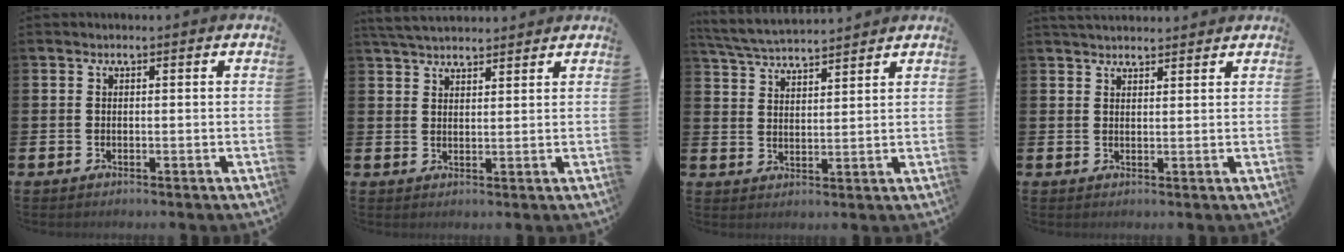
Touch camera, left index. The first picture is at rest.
{"total": 4.0, "force": [3.8, 0.8, 0.9], "torque": [-0.024, -0.013, 0.072]}
{"total": 4.9, "force": [4.8, 0.3, 0.7], "torque": [-0.034, -0.026, 0.087]}
{"total": 2.7, "force": [2.7, 0.5, 0.3], "torque": [-0.009, -0.008, 0.049]}